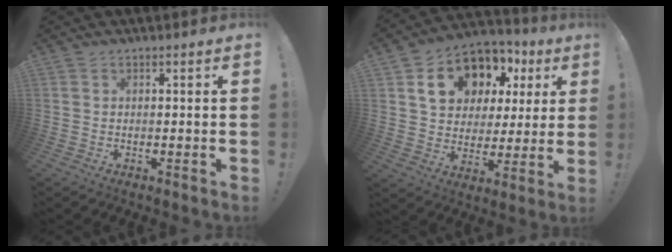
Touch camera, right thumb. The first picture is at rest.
{"total": 16.1, "force": [8.2, 11.5, 7.8], "torque": [-0.121, -0.039, 0.162]}